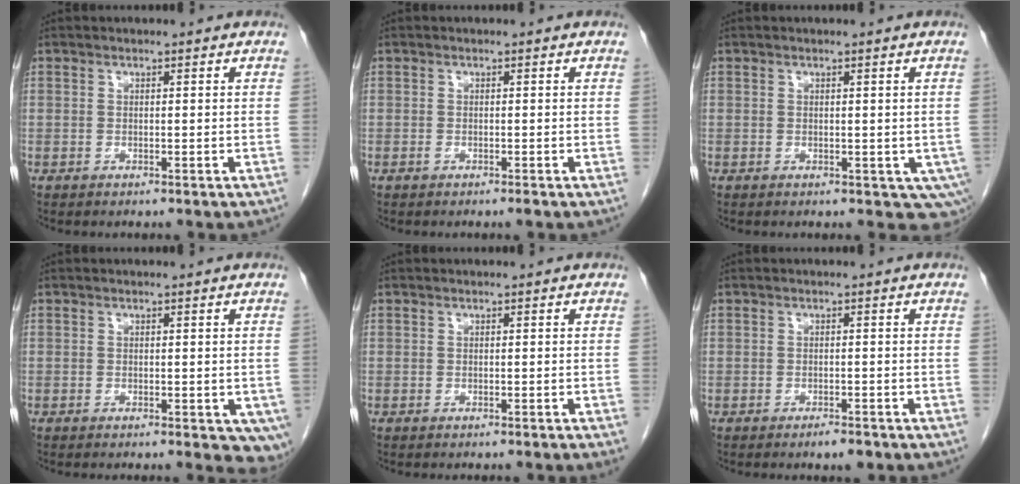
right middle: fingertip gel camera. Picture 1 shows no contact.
{"total": 0.8, "force": [-0.6, 0.1, 0.6], "torque": [-0.010, -0.001, -0.008]}
{"total": 4.6, "force": [-1.0, 2.9, 3.4], "torque": [-0.025, -0.007, -0.010]}
{"total": 6.8, "force": [-3.1, 2.8, 5.4], "torque": [-0.053, -0.010, -0.043]}
{"total": 0.9, "force": [-0.6, -0.2, 0.6], "torque": [-0.012, 0.001, -0.007]}
{"total": 2.0, "force": [-1.4, 0.5, 1.3], "torque": [-0.020, -0.001, -0.018]}